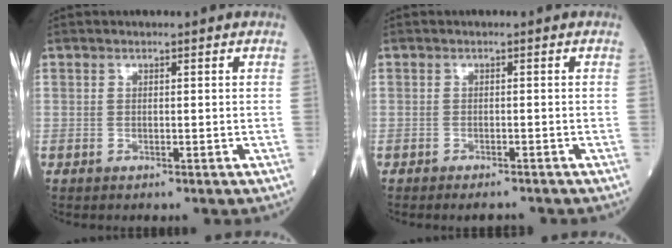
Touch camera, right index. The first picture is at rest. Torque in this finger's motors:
{"motor_torque": [0.01, -0.15, -0.02, -0.02]}